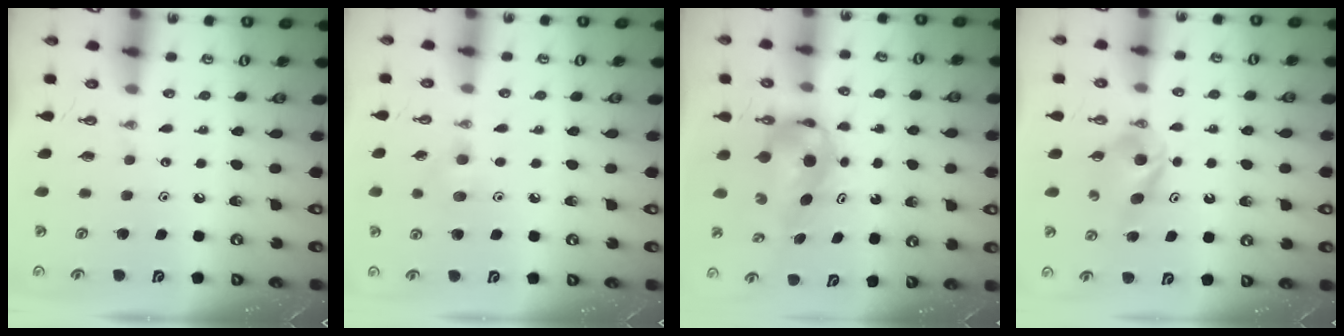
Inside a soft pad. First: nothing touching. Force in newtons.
{"total": 5.9, "press": 5.7, "slide": 1.3}
{"total": 6.4, "press": 6.0, "slide": 2.1}
{"total": 5.2, "press": 5.0, "slide": 1.2}